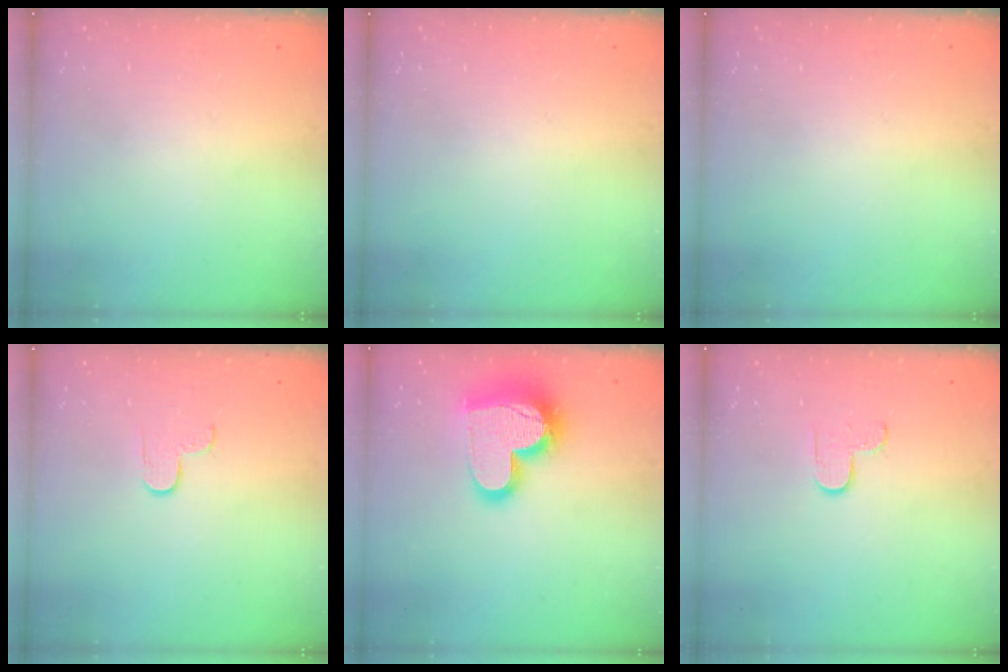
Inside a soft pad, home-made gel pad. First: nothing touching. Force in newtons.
{"total": 0.0}
{"total": 0.0}
{"total": 2.7, "press": 2.6, "slide": 0.4}
{"total": 18.5, "press": 18.4, "slide": 1.6}
{"total": 2.9, "press": 2.9, "slide": 0.3}